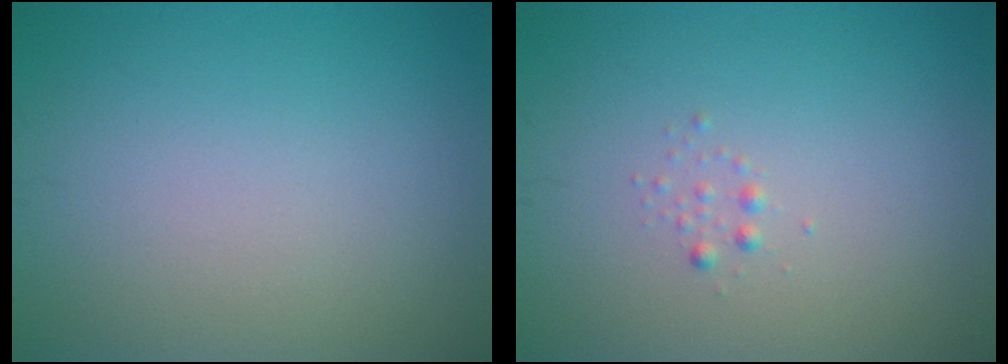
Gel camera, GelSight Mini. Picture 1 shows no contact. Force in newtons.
{"total": 0.6, "press": 0.6, "slide": 0.0}